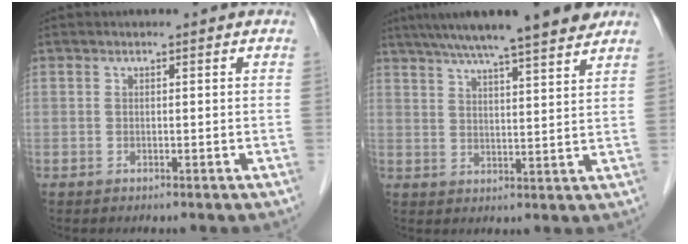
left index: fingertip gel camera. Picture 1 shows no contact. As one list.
[{"total": 14.5, "force": [11.9, 0.5, 8.2], "torque": [-0.131, 0.025, 0.169]}]